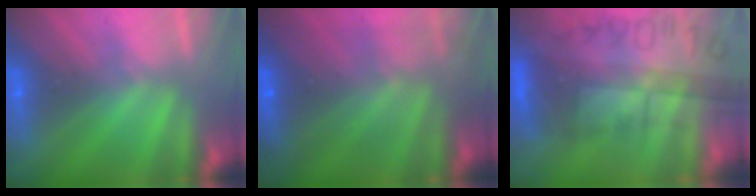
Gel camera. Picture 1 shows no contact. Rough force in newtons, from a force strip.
{"total": 6.9}
{"total": 7.6}